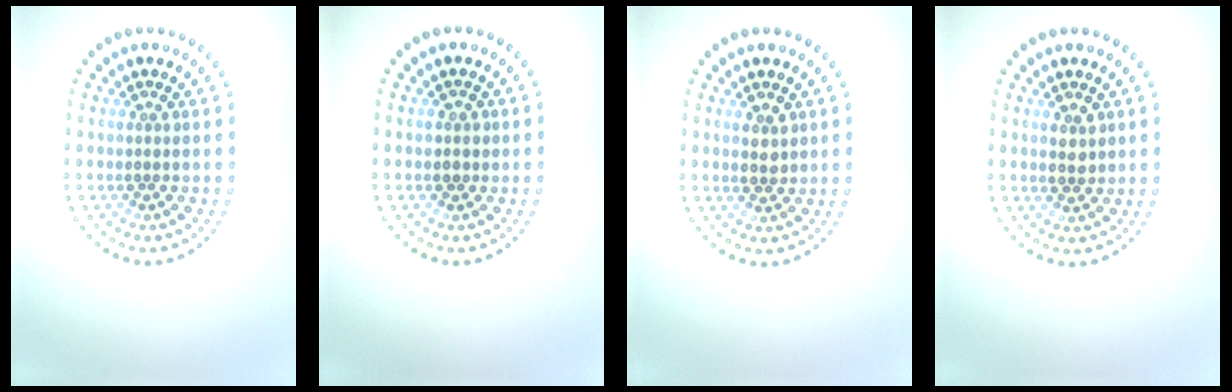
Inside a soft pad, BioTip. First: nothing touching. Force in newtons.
{"total": 1.1, "press": 1.0, "slide": 0.5}
{"total": 1.5, "press": 1.5, "slide": 0.3}
{"total": 1.5, "press": 1.5, "slide": 0.3}